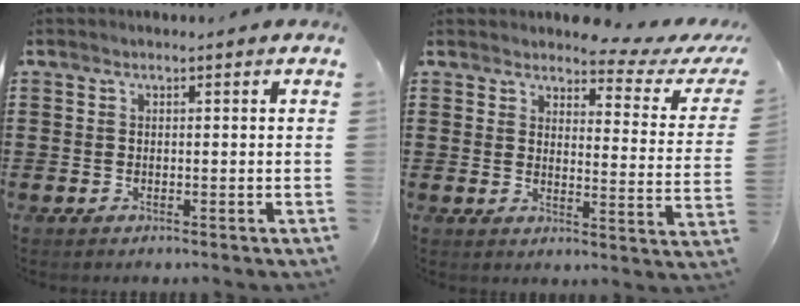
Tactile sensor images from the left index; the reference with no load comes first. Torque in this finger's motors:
{"motor_torque": [1.87, -0.26, 0.14, 0.01]}